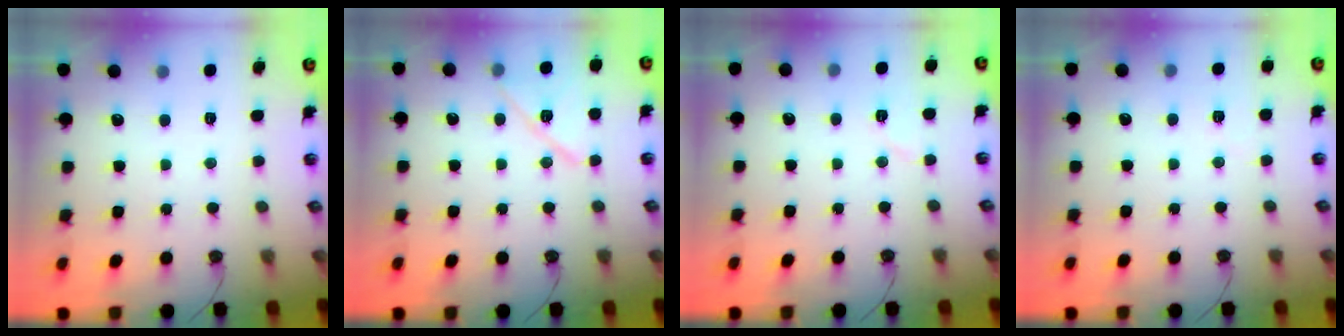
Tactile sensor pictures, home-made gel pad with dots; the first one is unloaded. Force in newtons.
{"total": 12.0, "press": 11.9, "slide": 0.9}
{"total": 5.2, "press": 5.1, "slide": 1.0}
{"total": 2.1, "press": 2.1, "slide": 0.5}